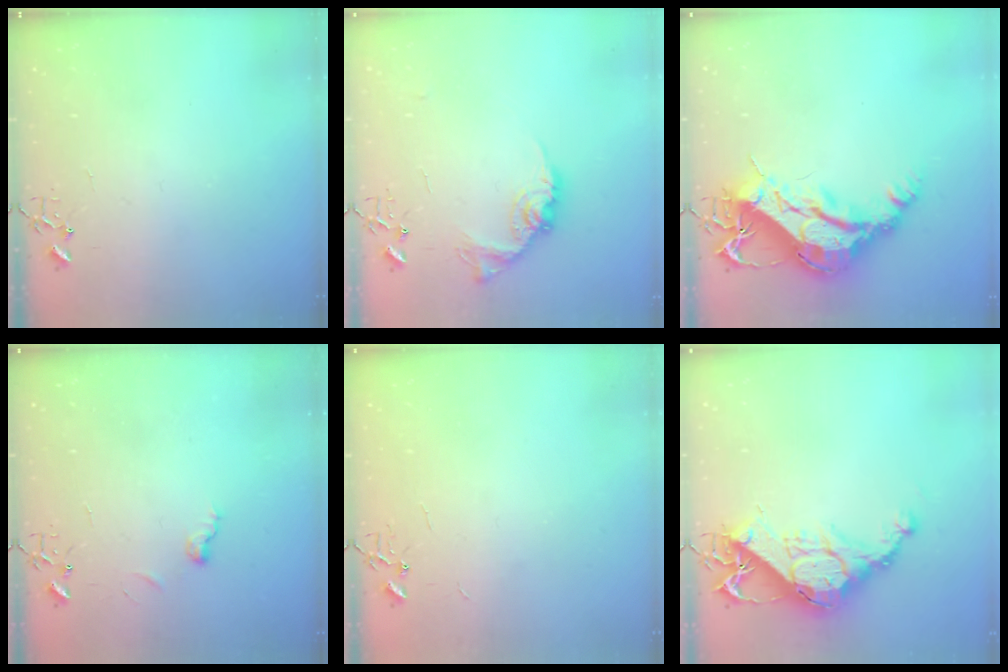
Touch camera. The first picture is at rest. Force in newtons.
{"total": 12.6, "press": 12.6, "slide": 0.5}
{"total": 20.3, "press": 20.2, "slide": 2.1}
{"total": 5.5, "press": 5.5, "slide": 0.6}
{"total": 2.2, "press": 2.2, "slide": 0.3}
{"total": 15.7, "press": 15.7, "slide": 1.1}